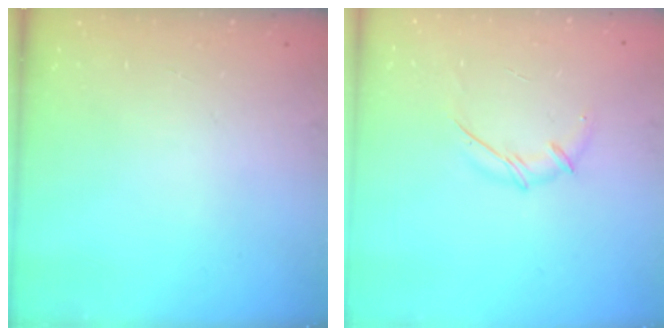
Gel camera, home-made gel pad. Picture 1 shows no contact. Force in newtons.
{"total": 5.9, "press": 5.7, "slide": 1.3}